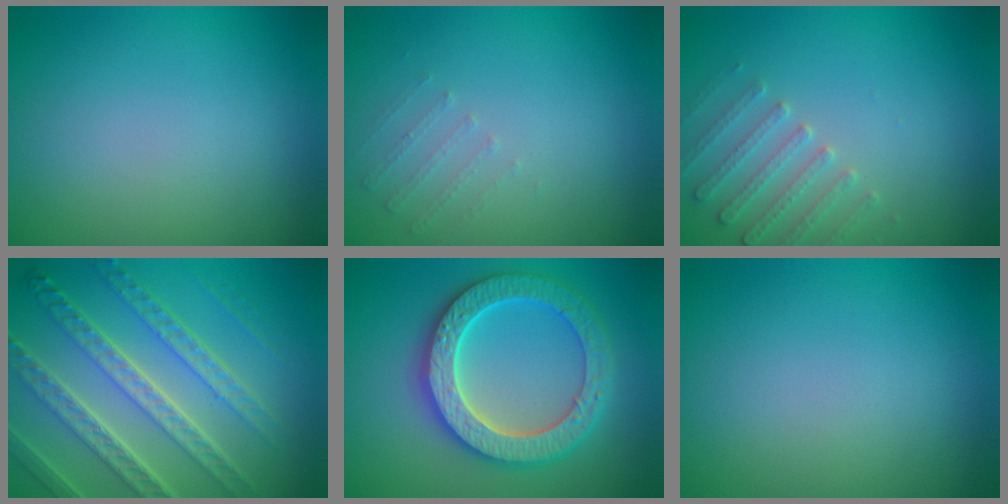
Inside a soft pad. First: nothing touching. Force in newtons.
{"total": 0.6, "press": 0.5, "slide": 0.4}
{"total": 2.6, "press": 2.6, "slide": 0.6}
{"total": 8.2, "press": 5.9, "slide": 5.7}
{"total": 6.3, "press": 6.2, "slide": 1.2}
{"total": 0.0}